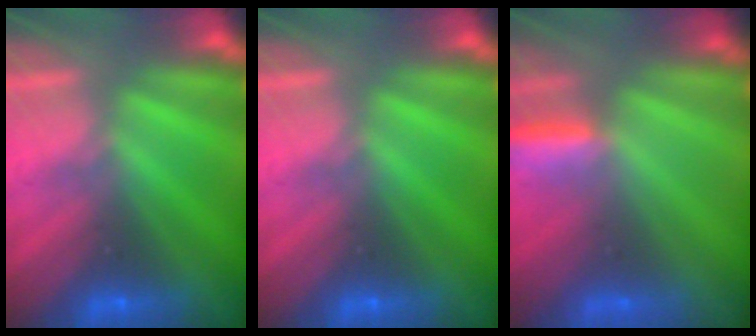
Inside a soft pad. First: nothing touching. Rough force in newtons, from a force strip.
{"total": 0.0}
{"total": 2.7}